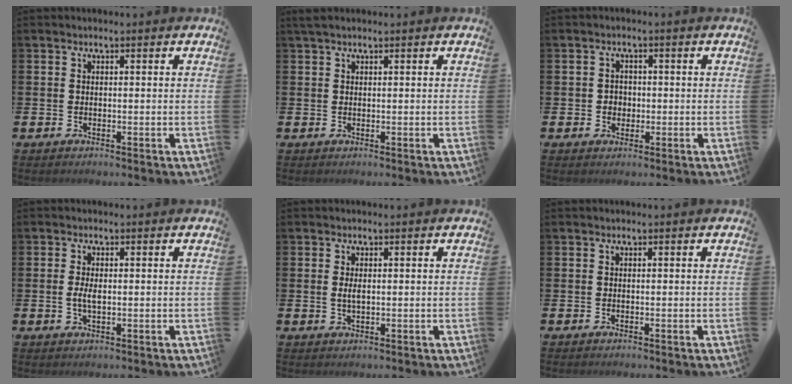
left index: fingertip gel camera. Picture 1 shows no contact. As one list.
[{"total": 1.3, "force": [1.0, 0.2, 0.7], "torque": [-0.017, 0.005, 0.019]}, {"total": 1.9, "force": [0.0, 1.8, 0.5], "torque": [-0.001, 0.004, -0.007]}, {"total": 2.3, "force": [0.0, 1.0, 2.1], "torque": [-0.034, 0.001, -0.003]}, {"total": 1.6, "force": [0.2, 0.7, 1.4], "torque": [-0.024, 0.003, 0.001]}, {"total": 0.0}]